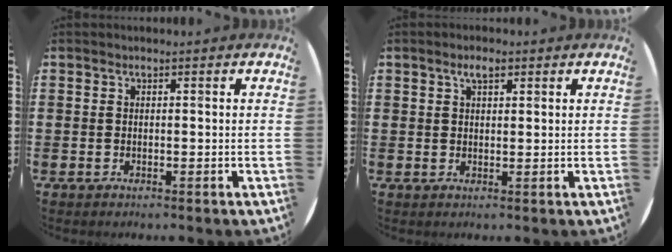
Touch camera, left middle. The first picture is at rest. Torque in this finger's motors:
{"motor_torque": [0.59, -0.66, 0.10, 0.01]}